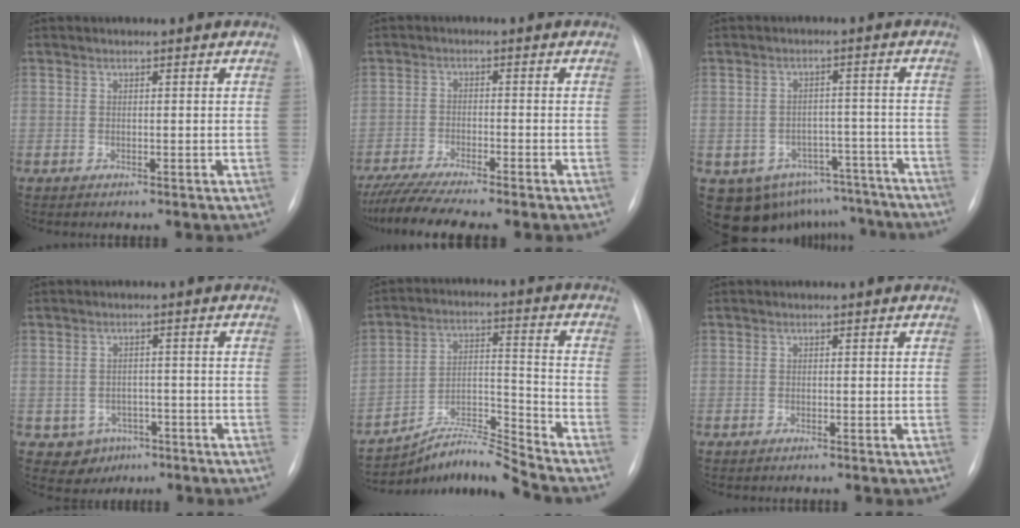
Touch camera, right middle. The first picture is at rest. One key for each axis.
{"total": 8.3, "fx": -7.1, "fy": -0.4, "fz": 4.3, "tx": -0.077, "ty": -0.024, "tz": -0.116}
{"total": 13.1, "fx": -10.1, "fy": 7.8, "fz": 2.9, "tx": -0.039, "ty": 0.034, "tz": -0.115}
{"total": 4.2, "fx": -2.0, "fy": 3.6, "fz": 0.7, "tx": -0.011, "ty": 0.007, "tz": -0.018}
{"total": 9.4, "fx": -9.1, "fy": -2.2, "fz": 1.4, "tx": -0.034, "ty": 0.021, "tz": -0.161}
{"total": 0.0}